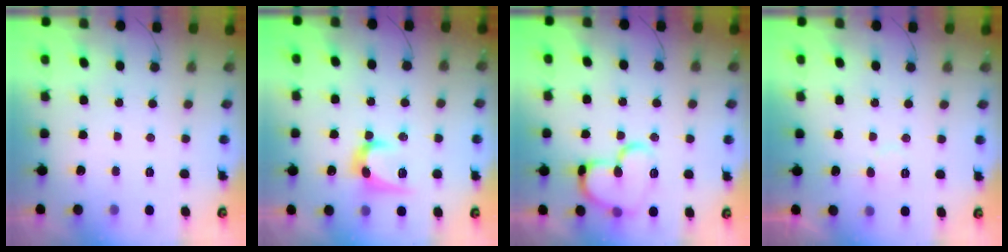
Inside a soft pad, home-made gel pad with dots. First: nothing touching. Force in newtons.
{"total": 11.0, "press": 11.0, "slide": 0.6}
{"total": 15.2, "press": 15.0, "slide": 2.1}
{"total": 4.7, "press": 4.7, "slide": 0.5}